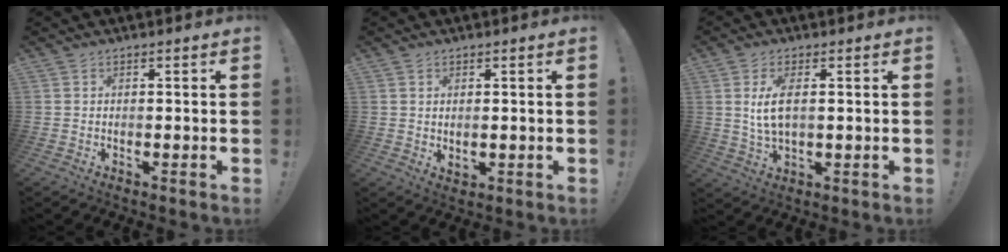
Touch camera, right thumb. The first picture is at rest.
{"total": 1.5, "force": [0.8, 0.8, 0.9], "torque": [-0.009, -0.005, 0.013]}
{"total": 7.2, "force": [1.4, 3.2, 6.3], "torque": [-0.123, -0.011, 0.018]}